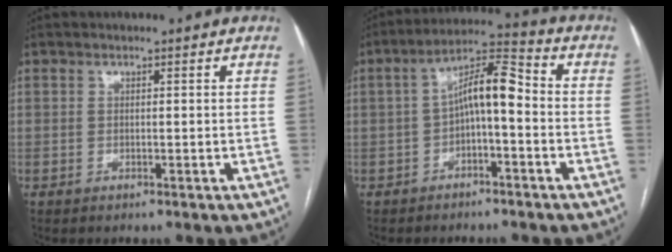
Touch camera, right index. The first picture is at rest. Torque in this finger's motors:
{"motor_torque": [1.33, -0.37, 0.58, 0.16]}